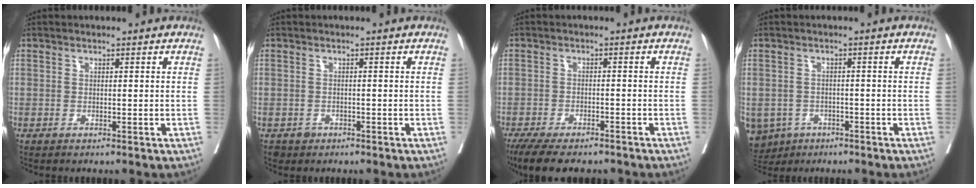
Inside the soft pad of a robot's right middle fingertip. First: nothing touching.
{"total": 1.7, "force": [-1.1, 1.4, 0.1], "torque": [-0.002, 0.003, -0.017]}
{"total": 11.2, "force": [-9.1, 3.4, 5.6], "torque": [-0.085, -0.009, -0.134]}
{"total": 8.9, "force": [-5.0, 7.0, 2.2], "torque": [-0.065, -0.005, -0.069]}